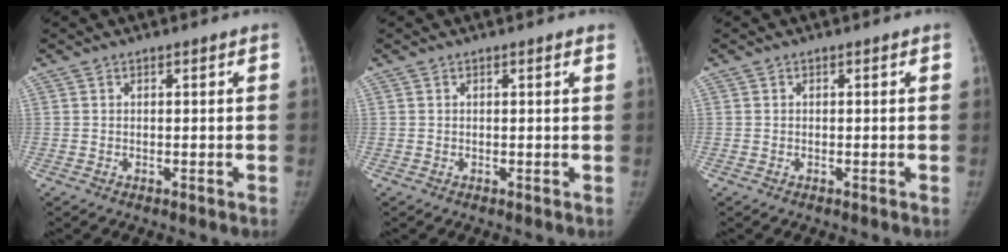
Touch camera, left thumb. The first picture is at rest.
{"total": 0.8, "force": [0.6, 0.1, 0.6], "torque": [-0.004, 0.004, 0.005]}
{"total": 0.0}